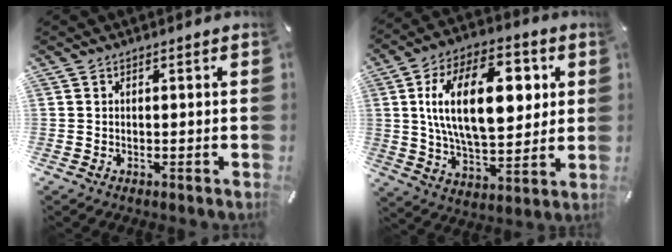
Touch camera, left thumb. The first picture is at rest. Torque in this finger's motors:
{"motor_torque": [2.60, 2.40, 2.44, -0.34, 0.38]}